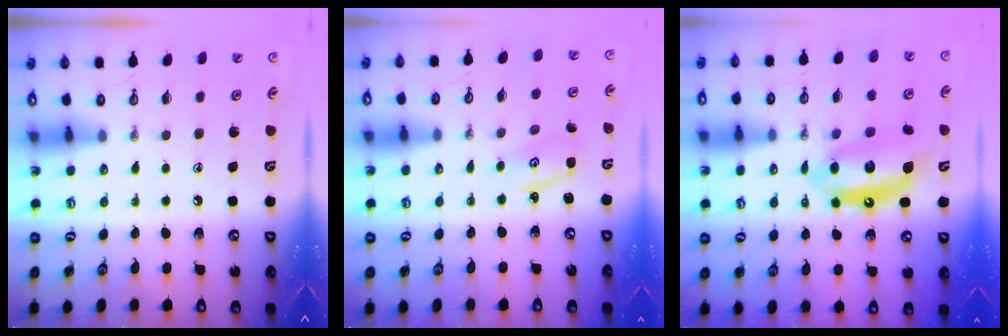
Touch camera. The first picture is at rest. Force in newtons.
{"total": 1.8, "press": 1.8, "slide": 0.1}
{"total": 12.2, "press": 12.1, "slide": 0.9}